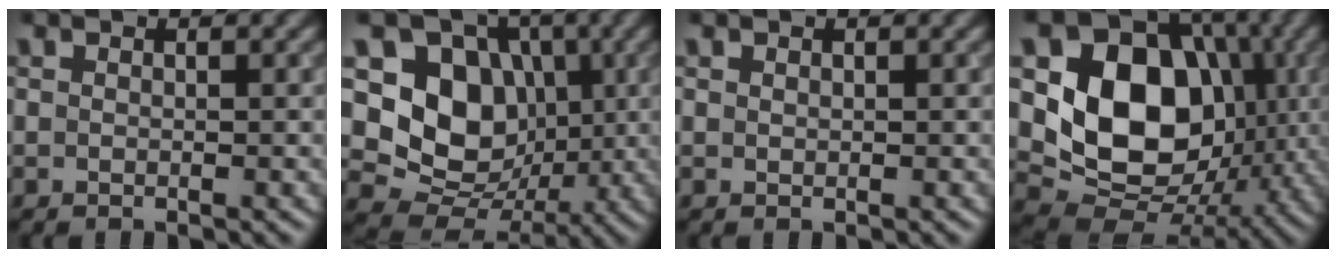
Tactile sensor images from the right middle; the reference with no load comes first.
{"total": 9.2, "force": [1.3, 7.6, 5.0], "torque": [-0.085, -0.012, 0.010]}
{"total": 0.0}
{"total": 12.5, "force": [0.8, 9.7, 7.8], "torque": [-0.139, -0.009, 0.010]}